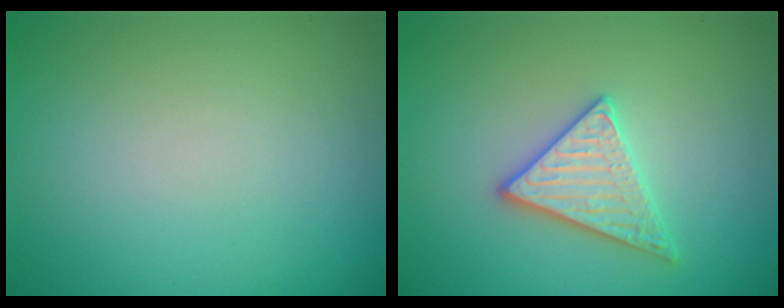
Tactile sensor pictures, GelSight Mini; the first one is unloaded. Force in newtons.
{"total": 3.0, "press": 2.9, "slide": 0.8}